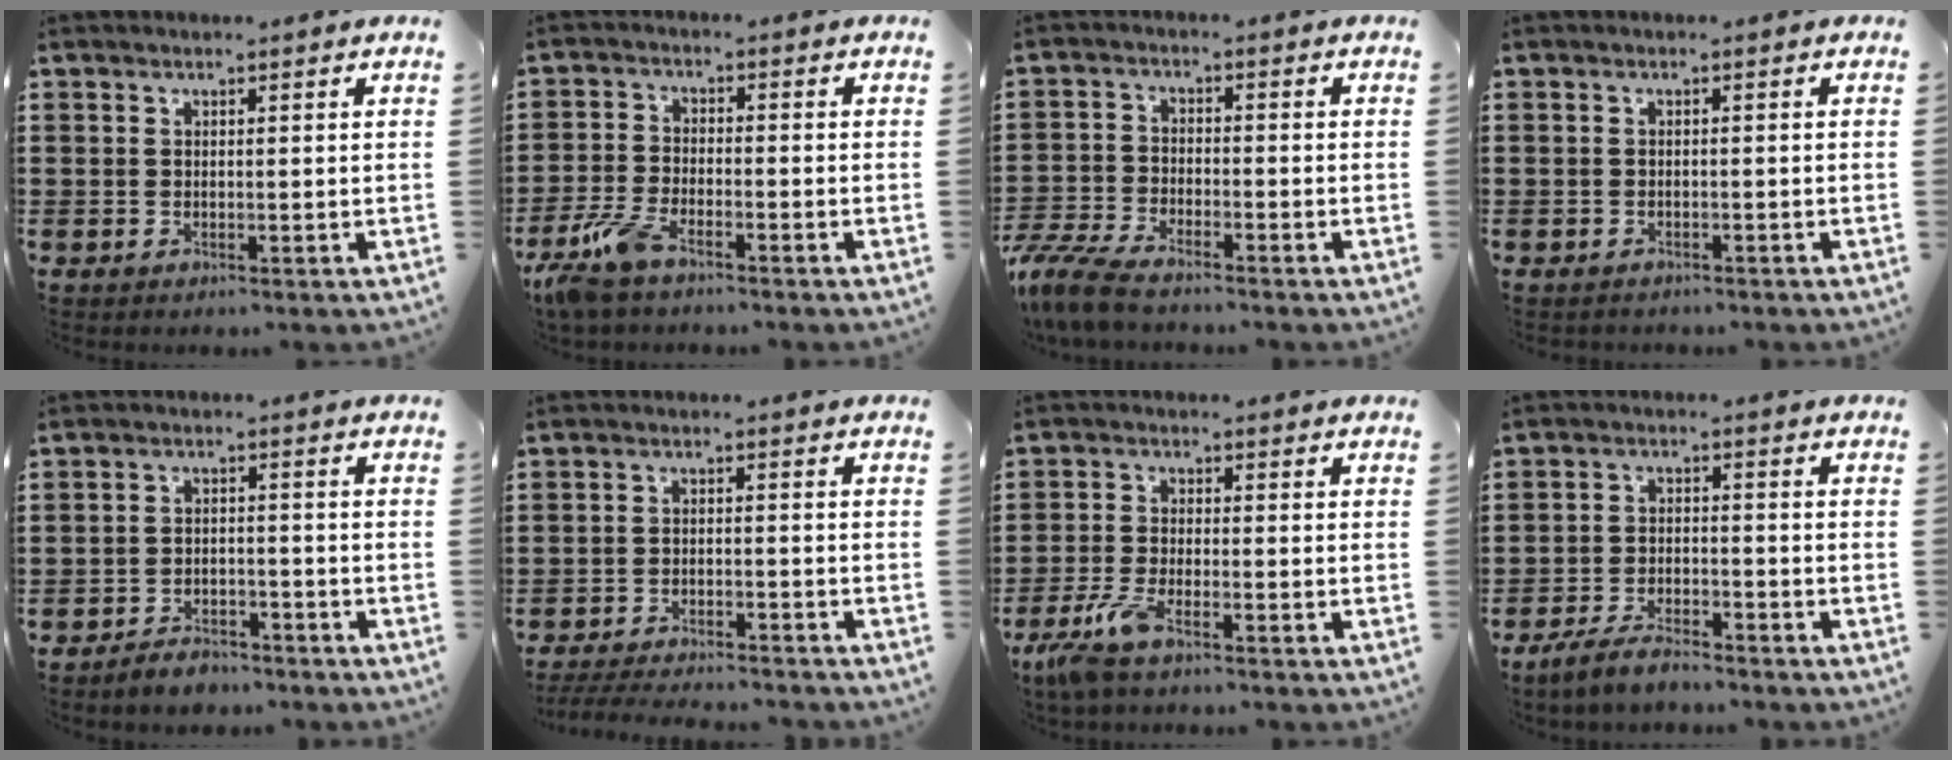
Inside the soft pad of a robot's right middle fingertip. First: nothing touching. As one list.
[{"total": 5.9, "force": [-4.4, 1.5, 3.6], "torque": [-0.098, -0.010, -0.090]}, {"total": 6.2, "force": [-5.6, 1.0, 2.5], "torque": [-0.079, -0.007, -0.117]}, {"total": 0.9, "force": [-0.9, 0.3, 0.0], "torque": [-0.003, 0.002, -0.020]}, {"total": 3.3, "force": [-3.2, 0.8, 0.3], "torque": [-0.010, 0.006, -0.067]}, {"total": 4.0, "force": [-3.9, 0.3, 0.7], "torque": [-0.018, -0.001, -0.083]}, {"total": 5.3, "force": [-3.7, 0.9, 3.7], "torque": [-0.101, -0.016, -0.077]}, {"total": 4.4, "force": [-3.9, 0.9, 1.8], "torque": [-0.044, 0.002, -0.079]}]